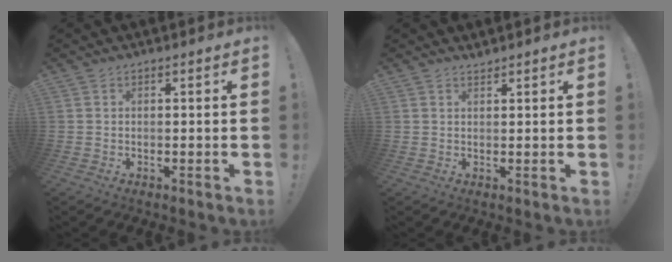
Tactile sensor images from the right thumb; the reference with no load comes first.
{"total": 1.1, "force": [1.1, 0.1, 0.1], "torque": [-0.001, -0.005, 0.022]}